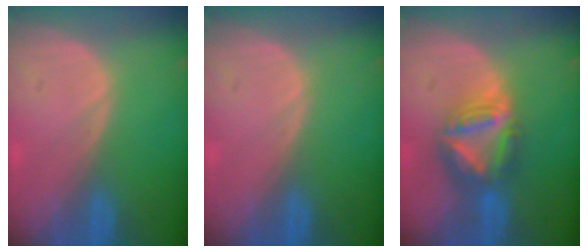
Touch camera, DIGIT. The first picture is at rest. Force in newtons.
{"total": 0.0}
{"total": 7.9, "press": 6.7, "slide": 4.1}